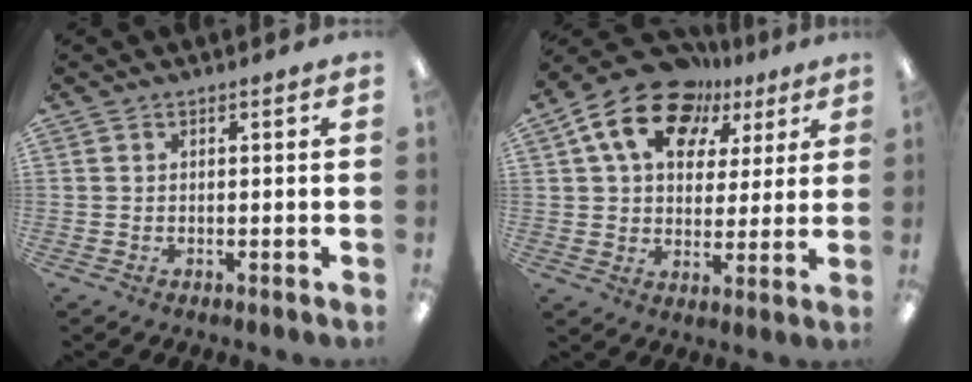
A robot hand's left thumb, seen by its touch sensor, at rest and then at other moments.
{"total": 16.8, "force": [9.3, 11.1, 8.5], "torque": [-0.158, -0.037, 0.170]}